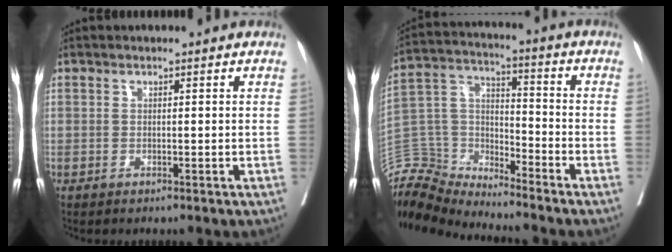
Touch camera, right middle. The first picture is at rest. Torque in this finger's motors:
{"motor_torque": [0.38, -1.24, 0.21, 0.06]}